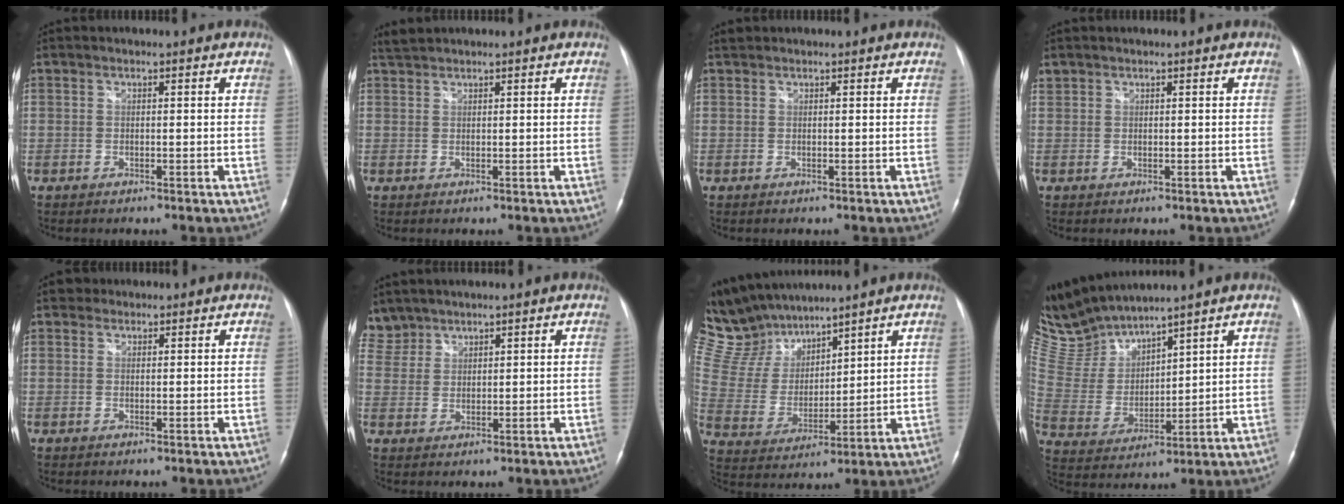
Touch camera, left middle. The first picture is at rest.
{"total": 1.7, "force": [1.7, 0.1, 0.1], "torque": [-0.010, 0.014, 0.038]}
{"total": 0.7, "force": [0.6, 0.3, -0.1], "torque": [-0.007, 0.013, 0.014]}
{"total": 0.9, "force": [0.7, 0.6, 0.0], "torque": [-0.001, 0.014, 0.015]}
{"total": 1.5, "force": [1.0, 1.1, -0.1], "torque": [0.008, 0.010, 0.010]}
{"total": 4.9, "force": [4.2, 2.3, -0.4], "torque": [0.010, 0.011, 0.092]}
{"total": 13.5, "force": [12.3, 4.0, 3.8], "torque": [-0.098, 0.020, 0.254]}
{"total": 10.4, "force": [10.3, 0.5, 1.4], "torque": [-0.060, 0.004, 0.231]}